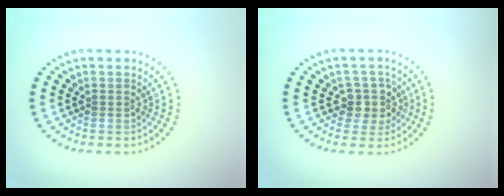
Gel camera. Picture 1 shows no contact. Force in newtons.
{"total": 2.9, "press": 2.4, "slide": 1.6}